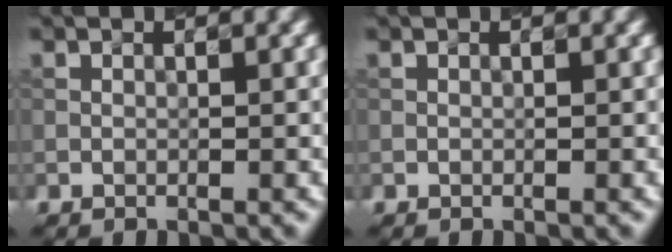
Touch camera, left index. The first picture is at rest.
{"total": 0.0}